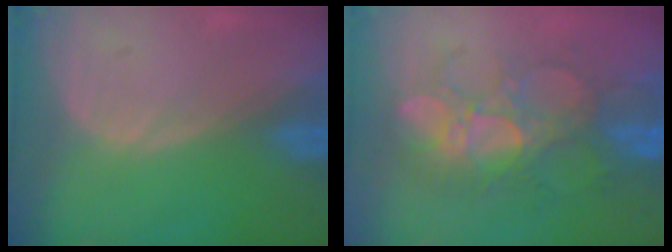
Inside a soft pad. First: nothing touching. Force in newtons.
{"total": 9.0, "press": 8.8, "slide": 2.3}